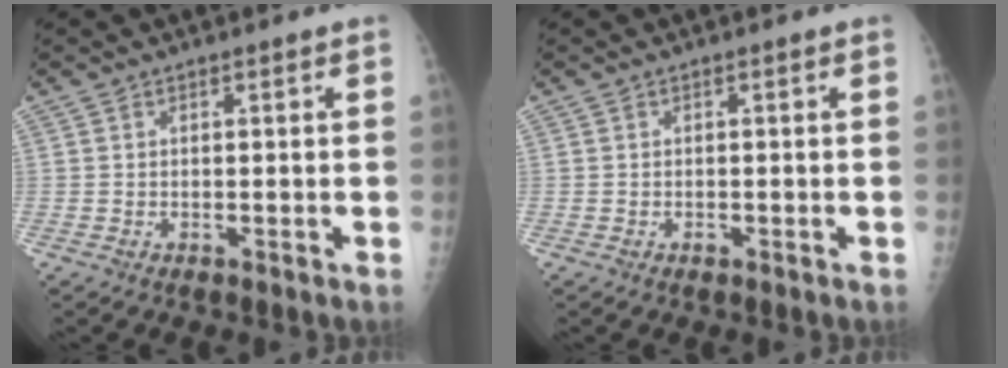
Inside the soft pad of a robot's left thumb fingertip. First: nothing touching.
{"total": 0.5, "force": [-0.3, 0.4, 0.3], "torque": [-0.004, 0.000, -0.005]}